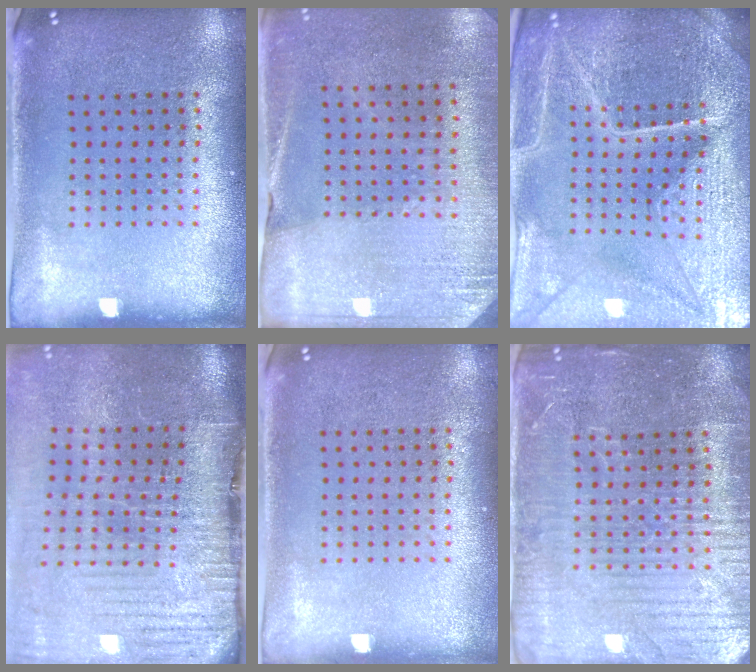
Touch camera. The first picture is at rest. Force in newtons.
{"total": 2.7, "press": 2.6, "slide": 0.9}
{"total": 5.6, "press": 5.1, "slide": 2.2}
{"total": 4.7, "press": 3.8, "slide": 2.8}
{"total": 0.0}
{"total": 4.4, "press": 4.2, "slide": 1.5}